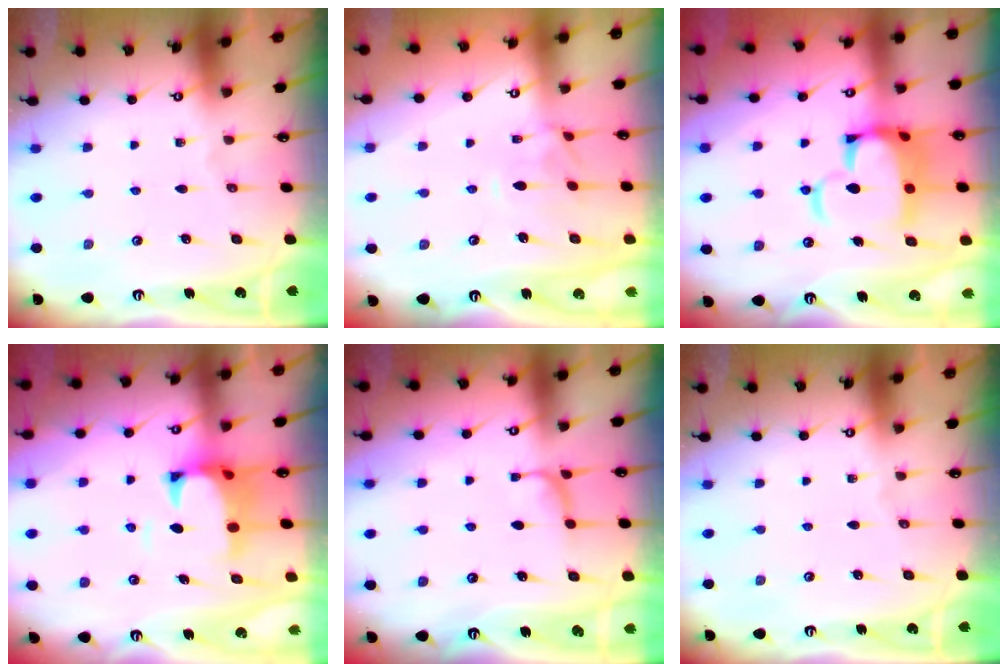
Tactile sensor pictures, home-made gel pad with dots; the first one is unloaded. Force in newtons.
{"total": 0.9, "press": 0.3, "slide": 0.9}
{"total": 10.9, "press": 10.8, "slide": 1.5}
{"total": 2.7, "press": 2.5, "slide": 1.1}
{"total": 1.6, "press": 1.3, "slide": 0.8}
{"total": 0.0}